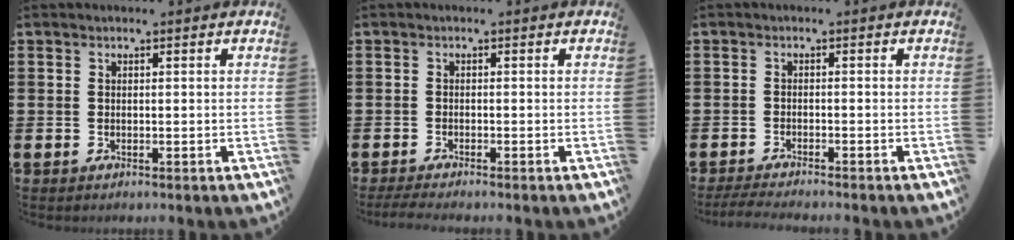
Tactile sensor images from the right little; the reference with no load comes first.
{"total": 1.3, "force": [-0.9, 0.1, 0.9], "torque": [-0.014, -0.002, -0.017]}
{"total": 1.7, "force": [-1.5, -0.1, 0.8], "torque": [-0.011, 0.002, -0.029]}